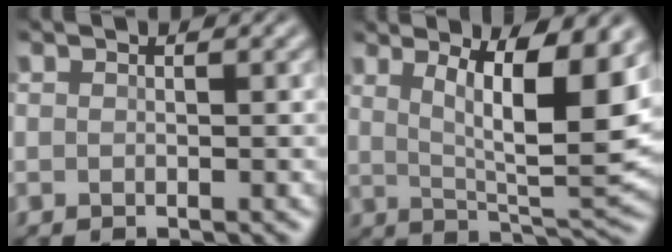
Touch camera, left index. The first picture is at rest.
{"total": 10.0, "force": [3.4, 2.7, 9.0], "torque": [-0.136, -0.009, 0.059]}